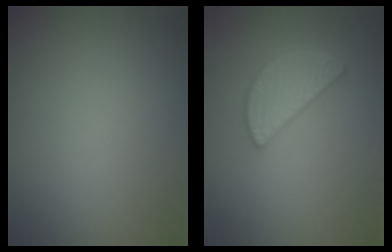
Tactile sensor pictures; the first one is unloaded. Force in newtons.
{"total": 3.6, "press": 3.1, "slide": 1.9}